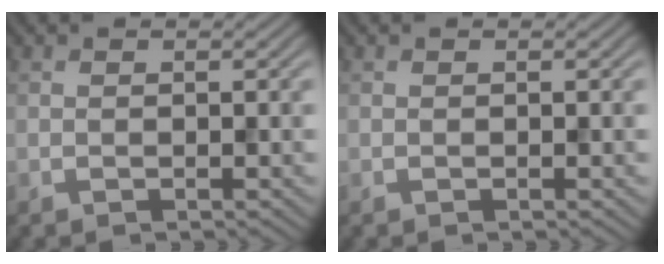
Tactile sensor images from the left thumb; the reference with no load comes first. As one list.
[{"total": 0.0}]